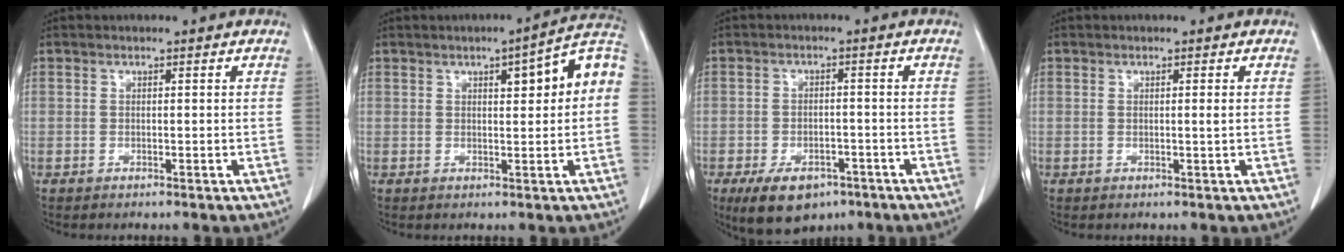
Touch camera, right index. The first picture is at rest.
{"total": 8.2, "force": [1.6, 1.4, 7.9], "torque": [-0.107, 0.026, 0.017]}
{"total": 8.6, "force": [-5.6, 4.8, 4.5], "torque": [-0.072, 0.000, -0.081]}
{"total": 0.8, "force": [0.1, -0.2, 0.8], "torque": [-0.012, -0.002, 0.000]}